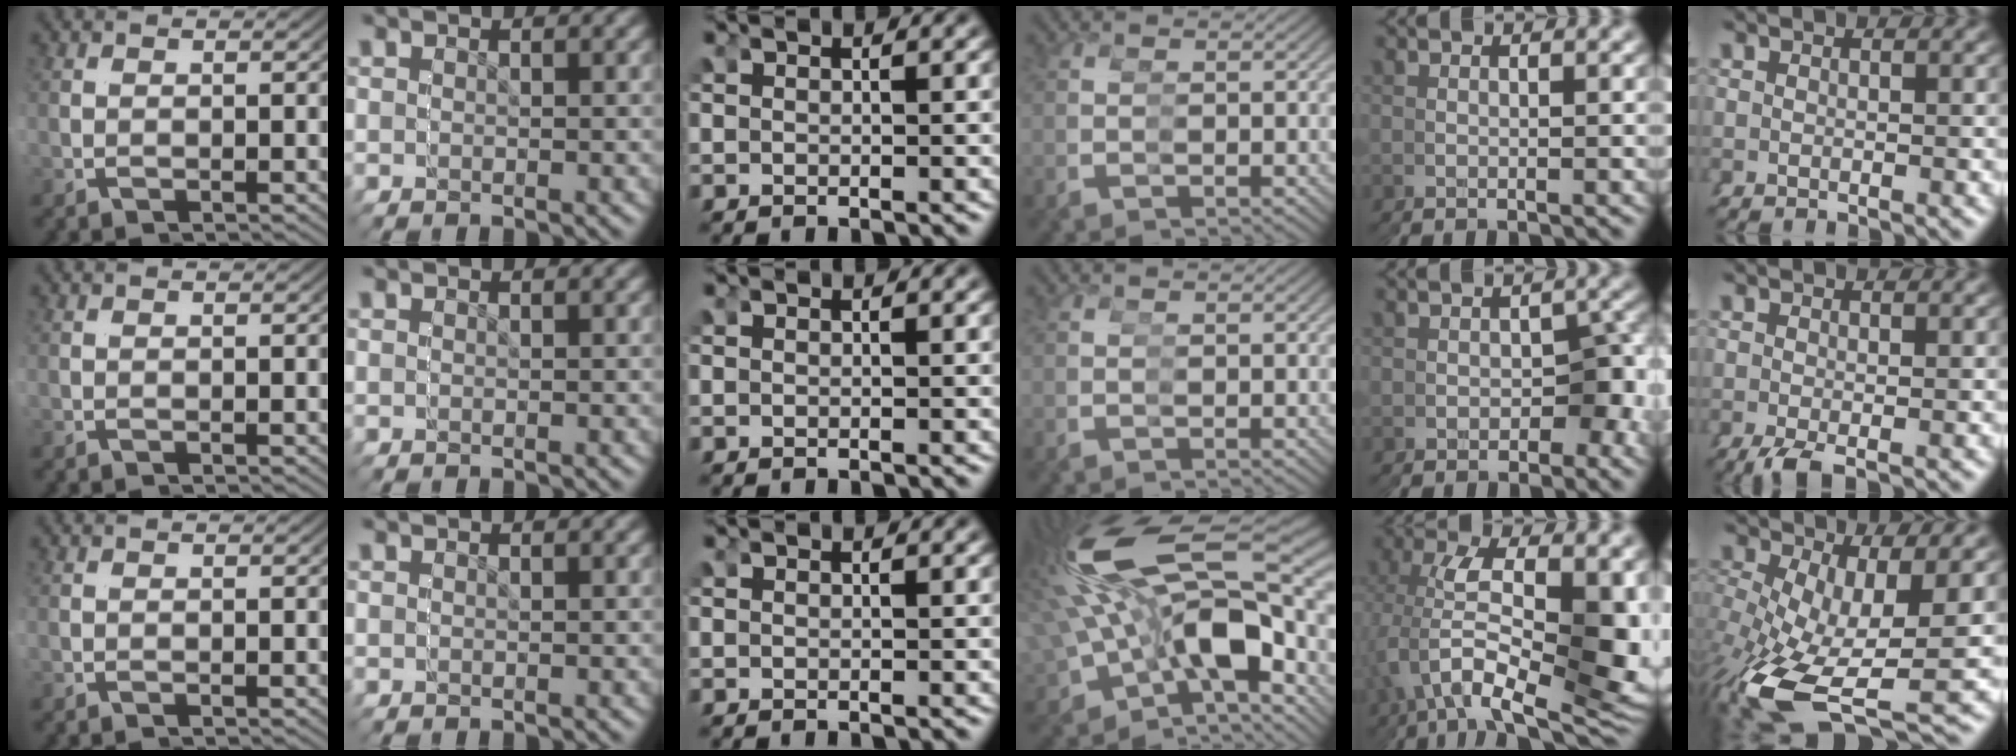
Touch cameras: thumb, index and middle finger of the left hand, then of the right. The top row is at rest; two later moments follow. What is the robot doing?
{"motion": "grasp_and_lifting", "object": "stress ball aka squeeze ball"}